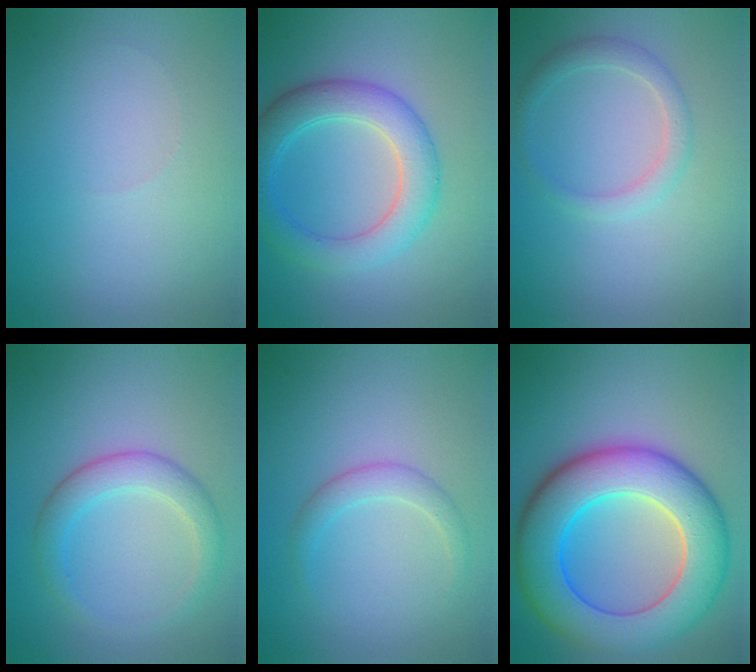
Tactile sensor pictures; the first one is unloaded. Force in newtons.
{"total": 5.1, "press": 5.1, "slide": 0.1}
{"total": 2.0, "press": 2.0, "slide": 0.0}
{"total": 3.0, "press": 3.0, "slide": 0.1}
{"total": 1.7, "press": 1.7, "slide": 0.1}
{"total": 11.2, "press": 11.2, "slide": 0.5}